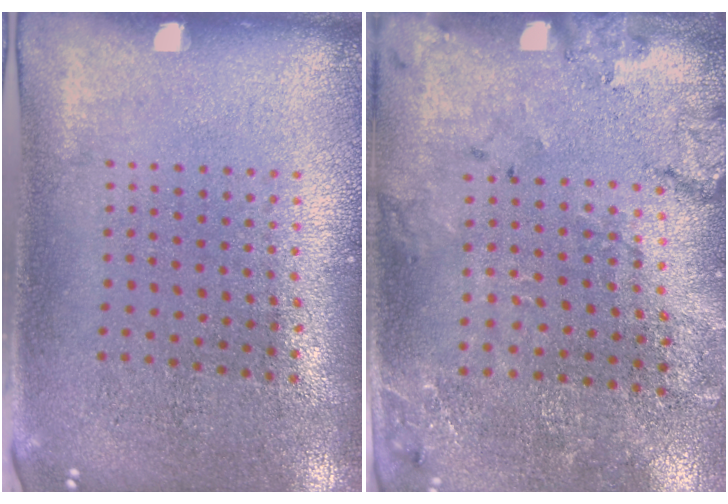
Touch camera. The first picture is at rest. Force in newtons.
{"total": 1.7, "press": 1.6, "slide": 0.8}